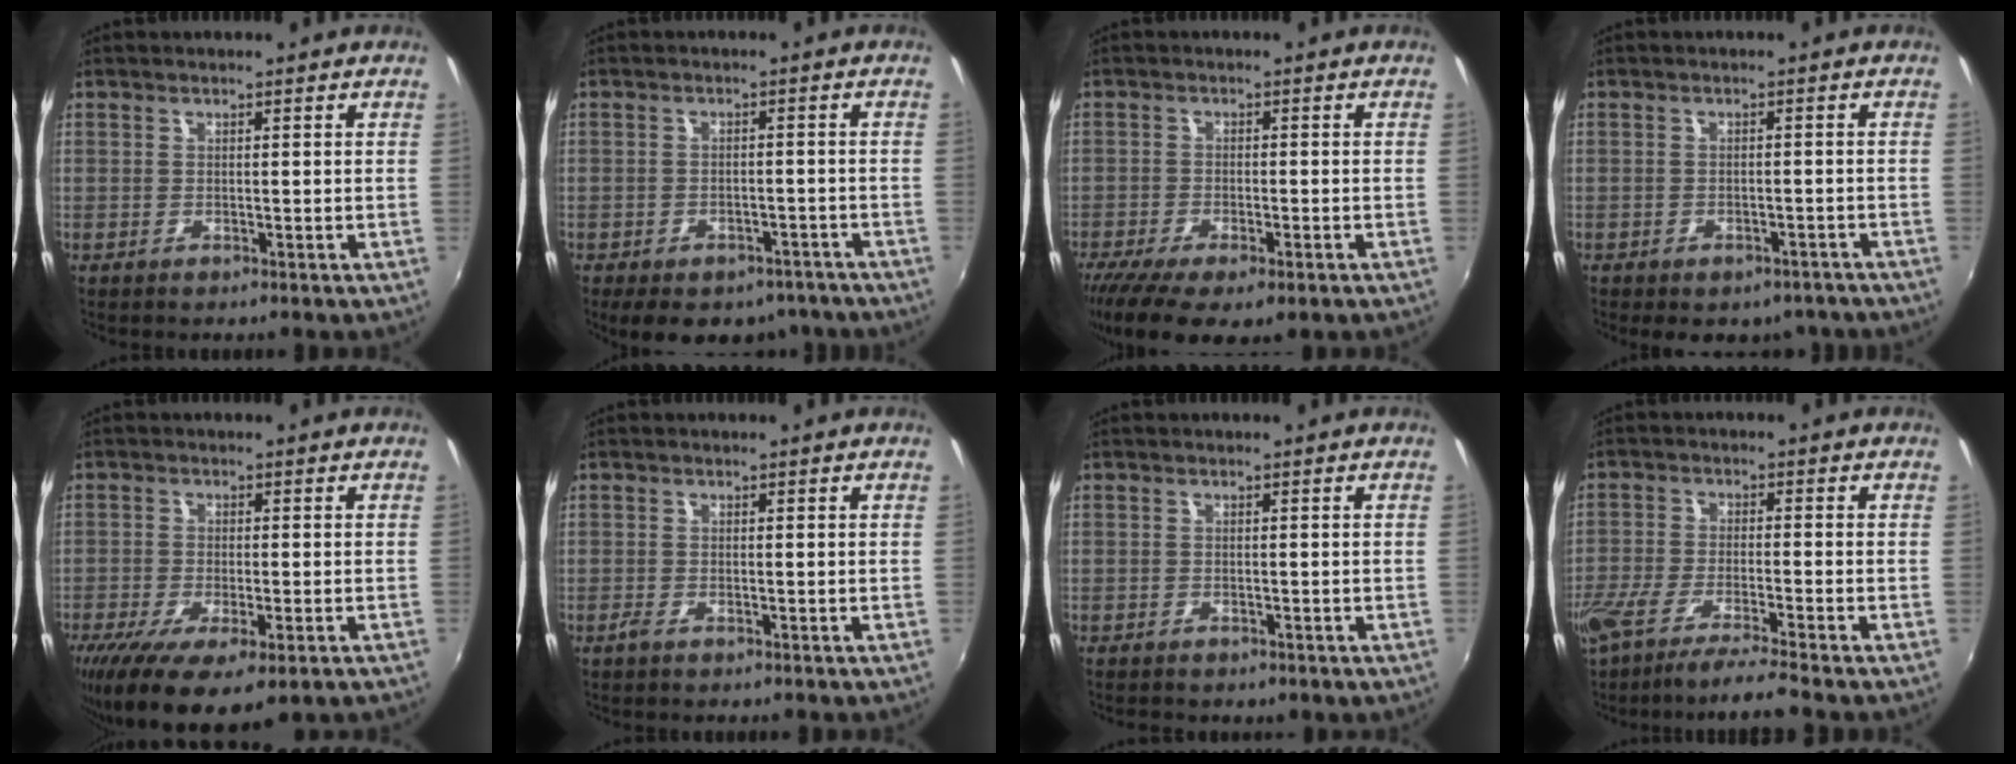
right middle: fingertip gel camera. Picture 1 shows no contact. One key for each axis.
{"total": 13.0, "fx": -9.5, "fy": 6.8, "fz": 5.7, "tx": -0.118, "ty": -0.007, "tz": -0.115}
{"total": 11.5, "fx": -7.8, "fy": 3.8, "fz": 7.6, "tx": -0.170, "ty": -0.053, "tz": -0.128}
{"total": 8.8, "fx": -6.5, "fy": 4.6, "fz": 3.7, "tx": -0.076, "ty": -0.013, "tz": -0.071}
{"total": 13.5, "fx": -7.5, "fy": 4.6, "fz": 10.3, "tx": -0.206, "ty": -0.054, "tz": -0.114}
{"total": 1.1, "fx": -0.9, "fy": 0.3, "fz": 0.7, "tx": -0.015, "ty": -0.004, "tz": -0.018}
{"total": 2.3, "fx": -1.6, "fy": 1.2, "fz": 1.1, "tx": -0.021, "ty": -0.010, "tz": -0.021}
{"total": 10.1, "fx": -8.4, "fy": -0.5, "fz": 5.5, "tx": -0.116, "ty": -0.038, "tz": -0.145}